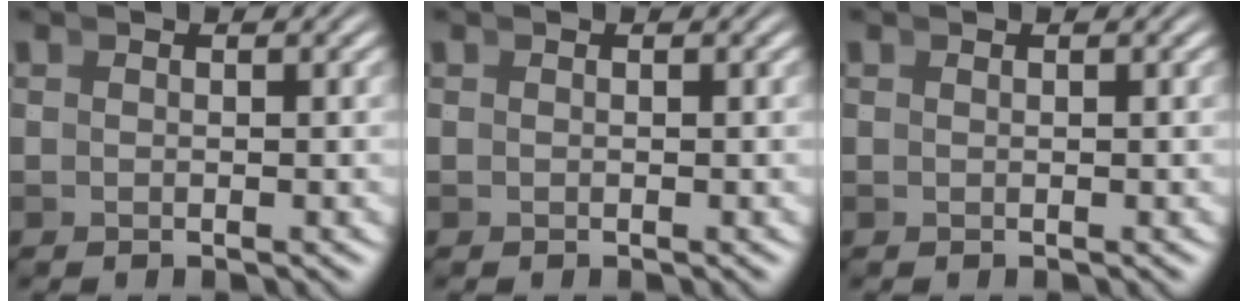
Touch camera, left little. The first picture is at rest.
{"total": 0.0}
{"total": 0.0}